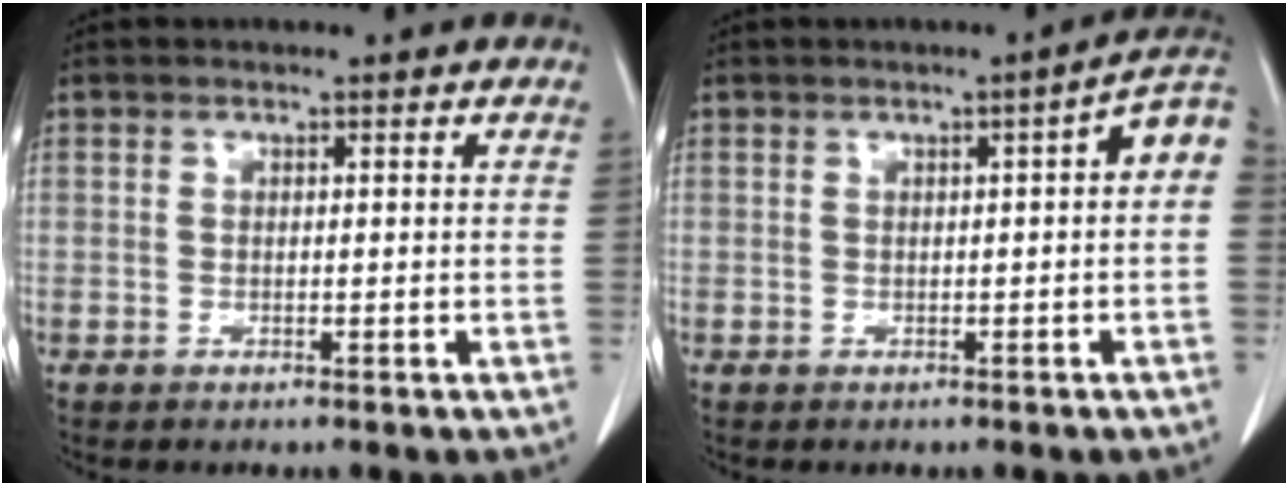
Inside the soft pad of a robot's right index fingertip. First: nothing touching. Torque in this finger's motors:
{"motor_torque": [0.50, -0.14, 0.13, 0.05]}